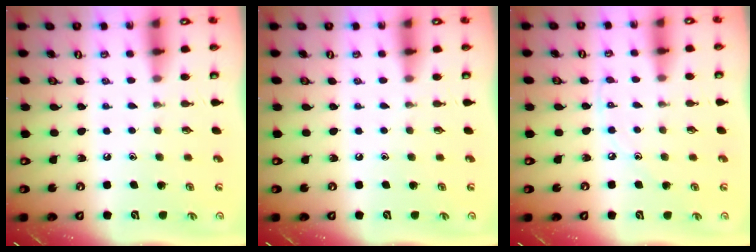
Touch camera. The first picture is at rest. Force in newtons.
{"total": 0.0}
{"total": 4.3, "press": 4.3, "slide": 0.6}